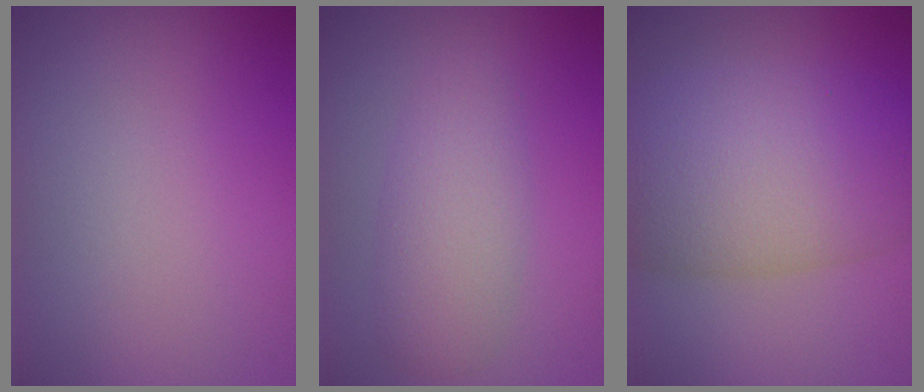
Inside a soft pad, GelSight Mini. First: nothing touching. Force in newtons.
{"total": 2.2, "press": 2.2, "slide": 0.2}
{"total": 9.6, "press": 9.6, "slide": 0.3}